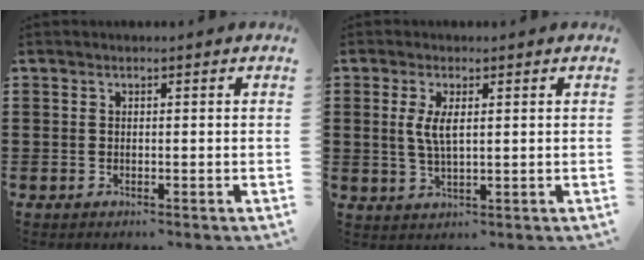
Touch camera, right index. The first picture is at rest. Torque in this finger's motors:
{"motor_torque": [0.35, -0.23, 0.14, 0.10]}